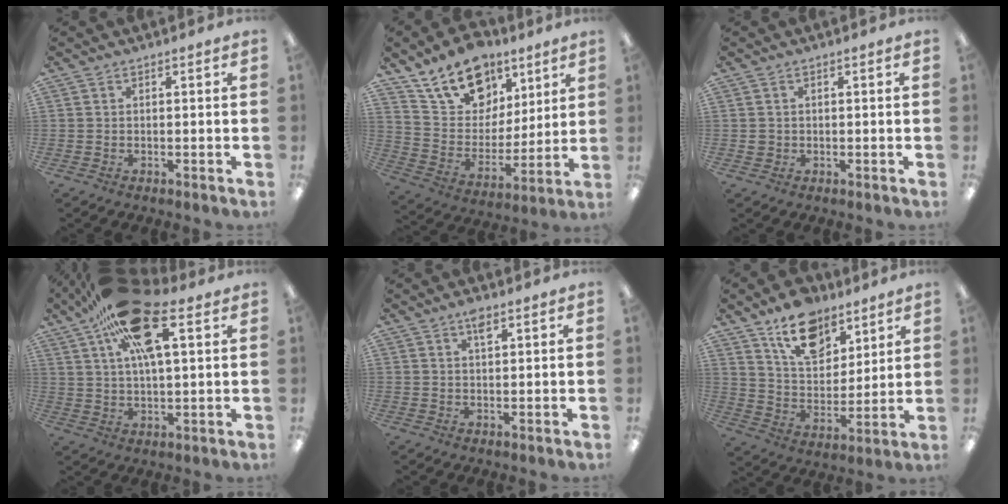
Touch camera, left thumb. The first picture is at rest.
{"total": 18.1, "force": [12.4, 11.3, 7.0], "torque": [-0.126, -0.069, 0.229]}
{"total": 1.4, "force": [0.2, 1.3, 0.3], "torque": [-0.007, 0.005, 0.002]}
{"total": 20.6, "force": [9.6, 8.8, 16.0], "torque": [-0.275, -0.018, 0.160]}
{"total": 3.2, "force": [1.9, 1.2, 2.2], "torque": [-0.042, 0.001, 0.032]}
{"total": 14.8, "force": [10.4, 8.4, 6.4], "torque": [-0.095, -0.056, 0.190]}